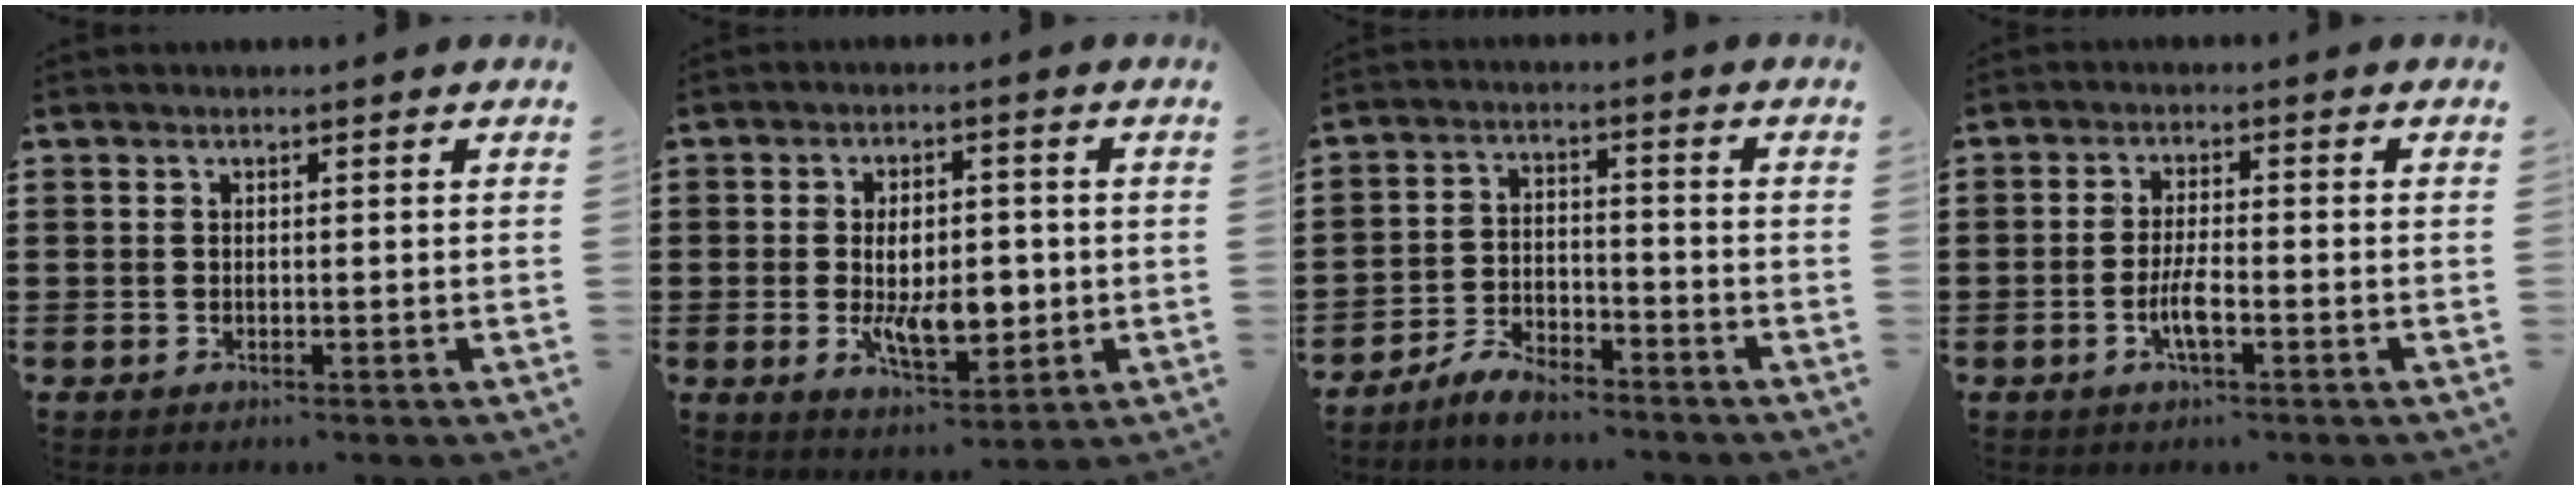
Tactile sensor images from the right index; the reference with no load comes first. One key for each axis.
{"total": 8.2, "fx": -0.8, "fy": 4.3, "fz": 6.9, "tx": -0.118, "ty": -0.005, "tz": -0.021}
{"total": 4.9, "fx": -4.5, "fy": 1.4, "fz": 1.2, "tx": -0.027, "ty": 0.015, "tz": -0.091}
{"total": 4.0, "fx": -1.5, "fy": 1.0, "fz": 3.6, "tx": -0.082, "ty": -0.004, "tz": -0.033}